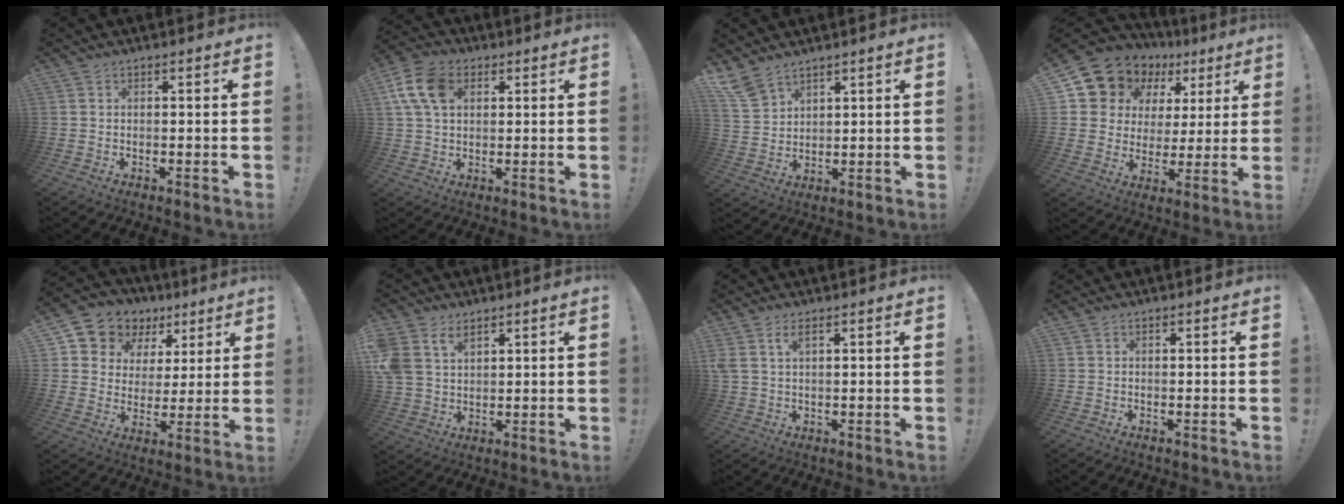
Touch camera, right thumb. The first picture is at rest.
{"total": 11.7, "force": [3.7, 7.9, 7.8], "torque": [-0.154, 0.011, 0.077]}
{"total": 7.4, "force": [6.1, 3.2, 2.6], "torque": [-0.057, -0.033, 0.122]}
{"total": 11.2, "force": [8.3, 7.2, 2.2], "torque": [-0.050, -0.070, 0.160]}
{"total": 9.3, "force": [5.1, 7.5, 2.2], "torque": [-0.037, -0.038, 0.102]}
{"total": 8.7, "force": [5.0, 6.1, 3.8], "torque": [-0.089, -0.023, 0.100]}
{"total": 3.6, "force": [1.7, 1.3, 2.9], "torque": [-0.056, -0.006, 0.028]}
{"total": 0.0}